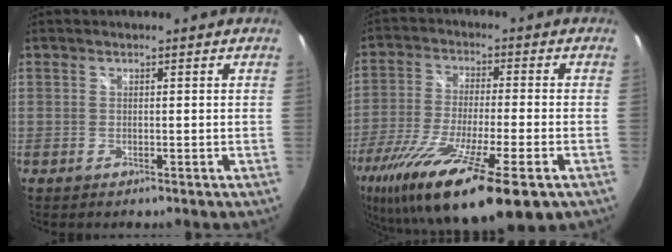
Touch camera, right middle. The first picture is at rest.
{"total": 22.5, "force": [-13.3, 4.3, 17.6], "torque": [-0.333, -0.070, -0.228]}